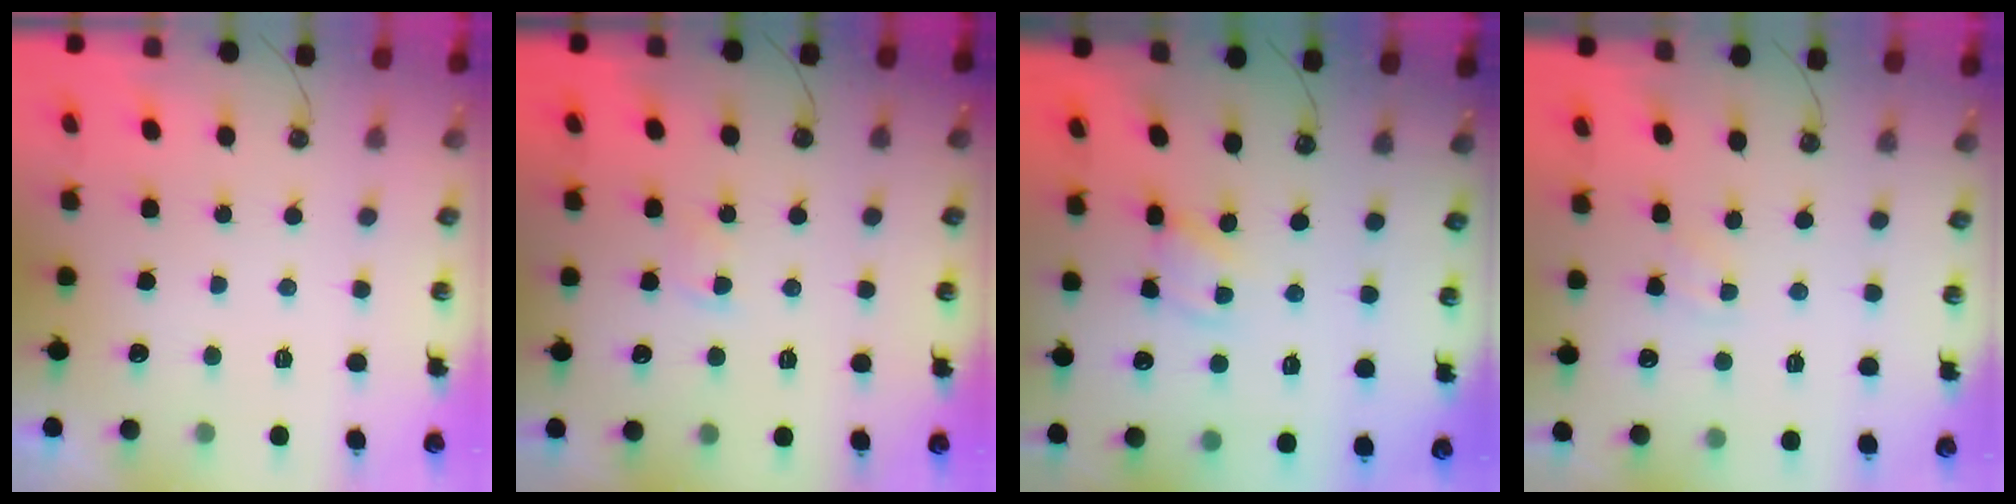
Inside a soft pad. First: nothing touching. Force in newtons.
{"total": 1.9, "press": 1.9, "slide": 0.3}
{"total": 2.8, "press": 2.8, "slide": 0.1}
{"total": 3.0, "press": 2.9, "slide": 0.4}